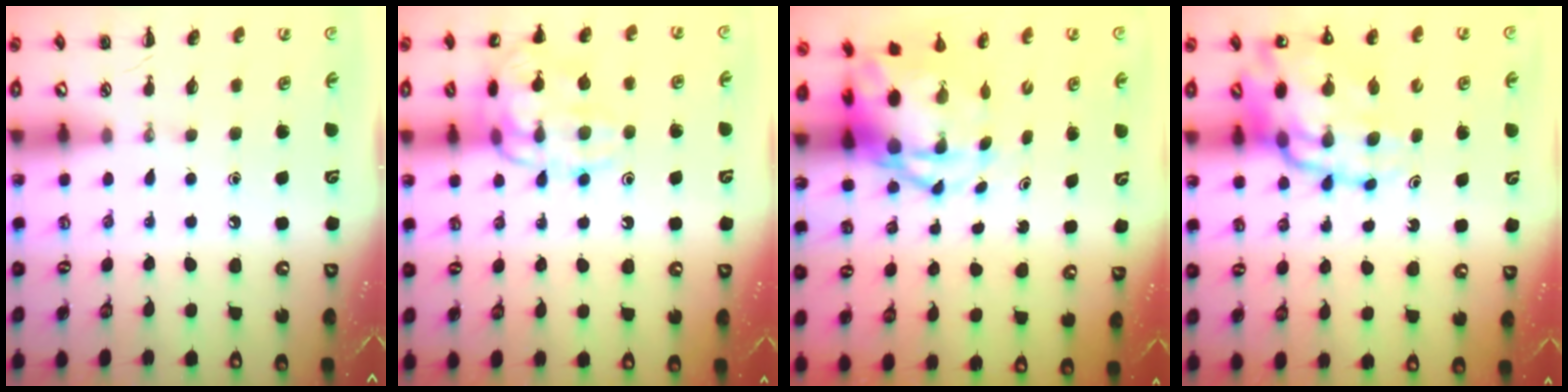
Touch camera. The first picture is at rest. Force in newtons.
{"total": 15.8, "press": 15.7, "slide": 0.6}
{"total": 6.6, "press": 6.4, "slide": 1.7}
{"total": 18.2, "press": 17.5, "slide": 5.0}